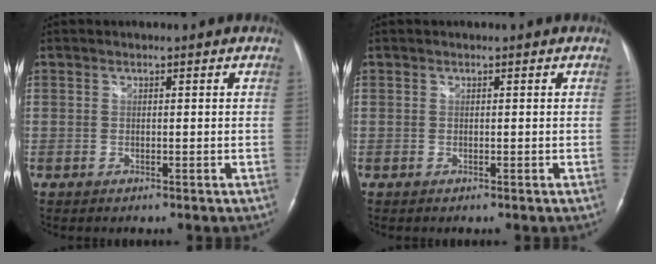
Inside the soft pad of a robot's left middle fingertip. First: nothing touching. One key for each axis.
{"total": 0.0}